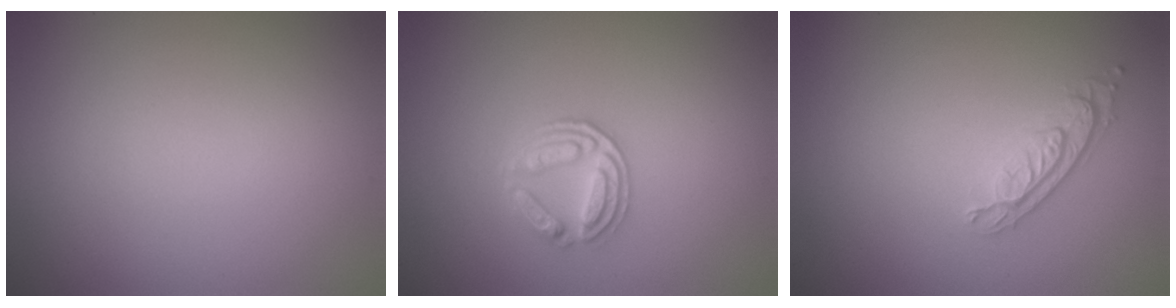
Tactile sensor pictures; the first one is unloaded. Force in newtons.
{"total": 3.0, "press": 2.7, "slide": 1.5}
{"total": 2.1, "press": 1.8, "slide": 1.1}